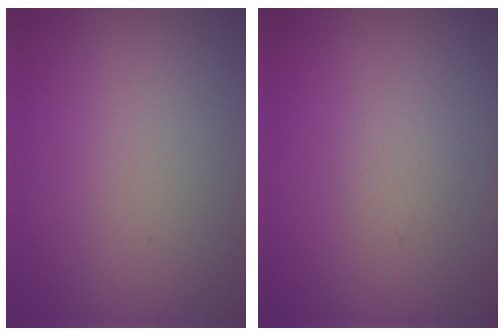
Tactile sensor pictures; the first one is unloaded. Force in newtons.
{"total": 0.8, "press": 0.8, "slide": 0.1}